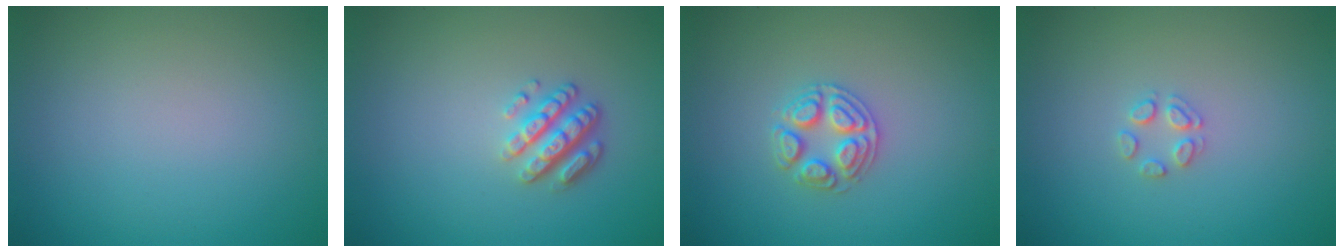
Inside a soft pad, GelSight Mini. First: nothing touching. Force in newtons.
{"total": 2.9, "press": 2.4, "slide": 1.7}
{"total": 2.5, "press": 2.5, "slide": 0.4}
{"total": 1.5, "press": 1.5, "slide": 0.1}